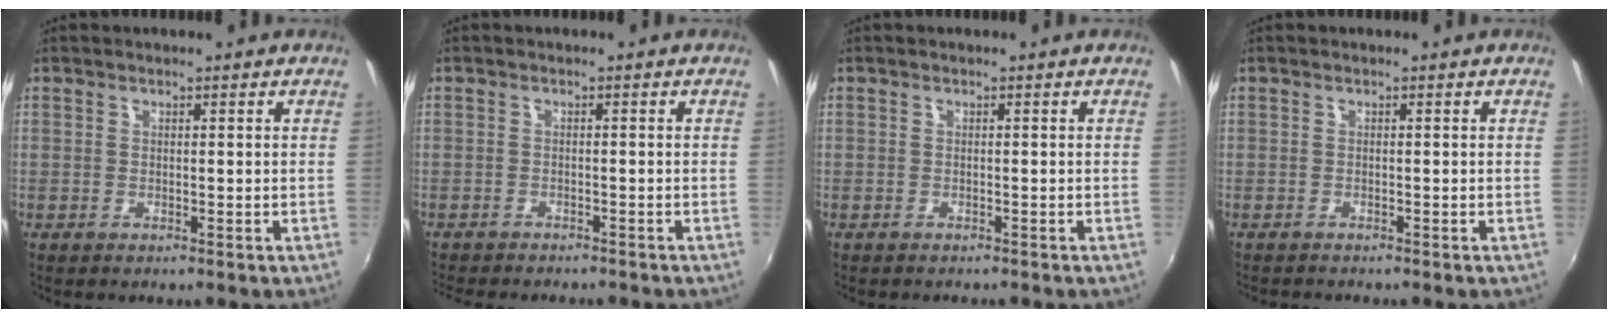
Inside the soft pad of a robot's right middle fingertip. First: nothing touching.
{"total": 5.7, "force": [-5.3, 1.1, 1.8], "torque": [-0.051, -0.019, -0.082]}
{"total": 1.0, "force": [-0.9, 0.3, 0.2], "torque": [-0.007, -0.004, -0.013]}
{"total": 1.2, "force": [-1.2, 0.1, 0.2], "torque": [-0.004, -0.010, -0.020]}